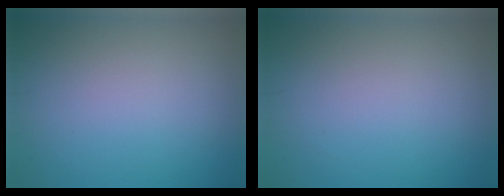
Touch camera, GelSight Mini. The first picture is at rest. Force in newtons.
{"total": 0.0}